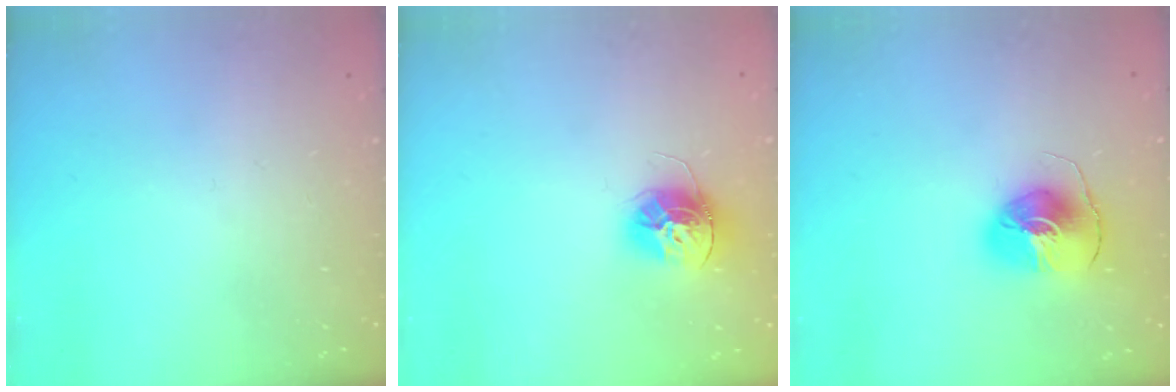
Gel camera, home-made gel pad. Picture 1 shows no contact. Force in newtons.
{"total": 12.8, "press": 12.7, "slide": 1.3}
{"total": 8.3, "press": 8.2, "slide": 0.9}